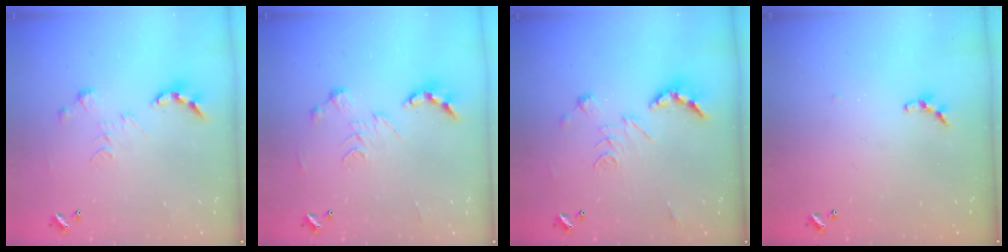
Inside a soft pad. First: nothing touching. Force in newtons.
{"total": 0.0}
{"total": 2.5, "press": 2.0, "slide": 1.5}
{"total": 5.5, "press": 5.5, "slide": 0.6}